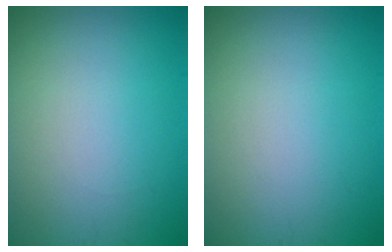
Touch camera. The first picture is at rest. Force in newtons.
{"total": 0.0}